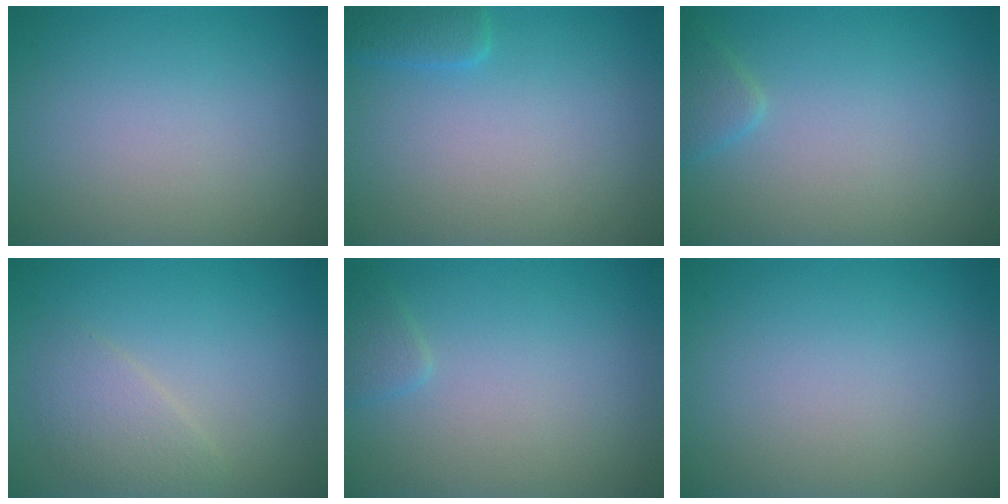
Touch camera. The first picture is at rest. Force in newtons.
{"total": 1.6, "press": 1.6, "slide": 0.1}
{"total": 1.4, "press": 1.4, "slide": 0.1}
{"total": 2.2, "press": 2.2, "slide": 0.1}
{"total": 1.0, "press": 1.0, "slide": 0.0}
{"total": 0.0}